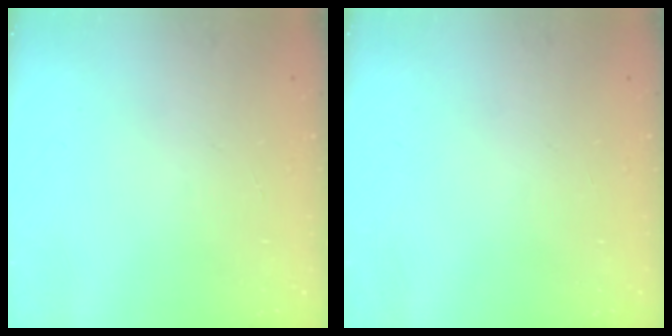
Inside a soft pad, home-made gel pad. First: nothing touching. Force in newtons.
{"total": 0.0}